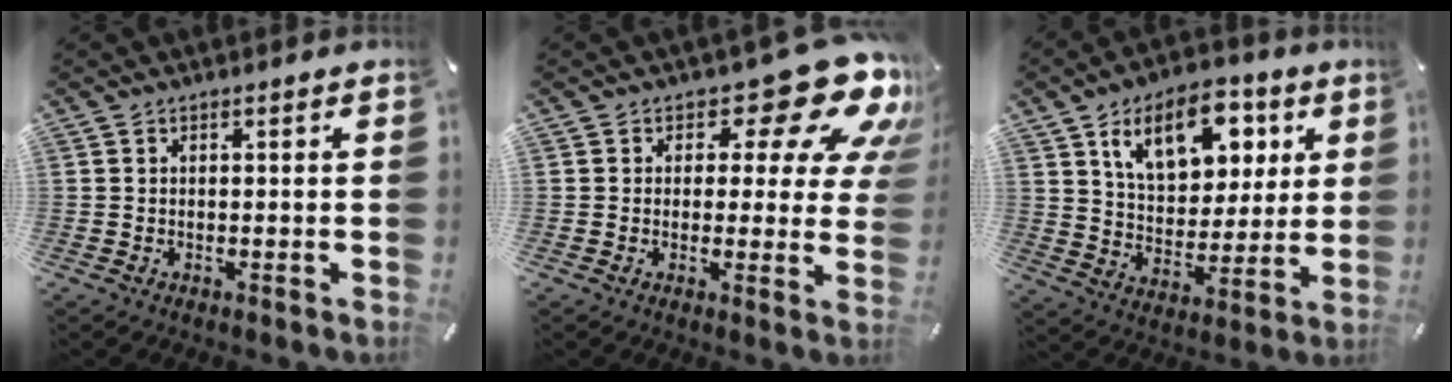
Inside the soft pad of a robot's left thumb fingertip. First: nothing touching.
{"total": 16.6, "force": [8.9, 7.6, 11.9], "torque": [-0.155, -0.058, 0.145]}
{"total": 15.8, "force": [8.2, 9.9, 9.1], "torque": [-0.155, -0.018, 0.147]}